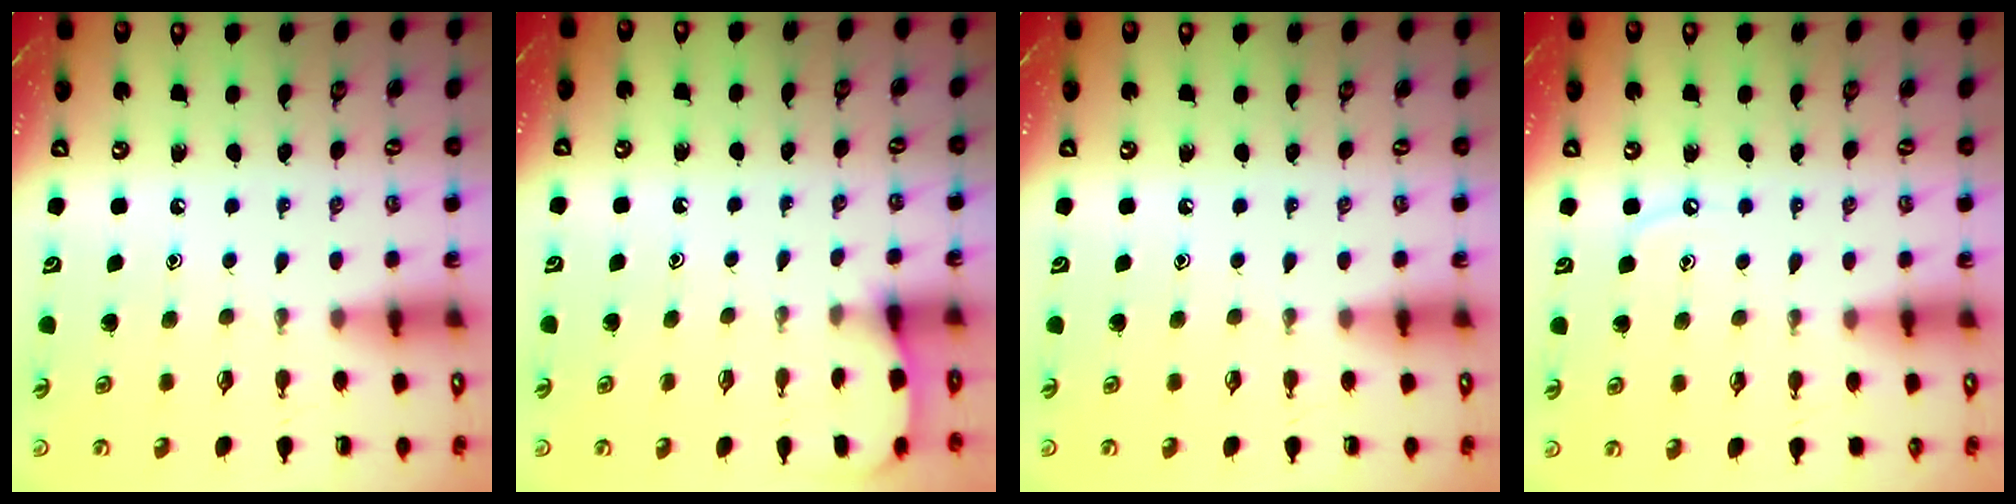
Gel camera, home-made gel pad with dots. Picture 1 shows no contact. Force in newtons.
{"total": 2.8, "press": 2.8, "slide": 0.1}
{"total": 0.0}
{"total": 3.8, "press": 3.7, "slide": 0.6}